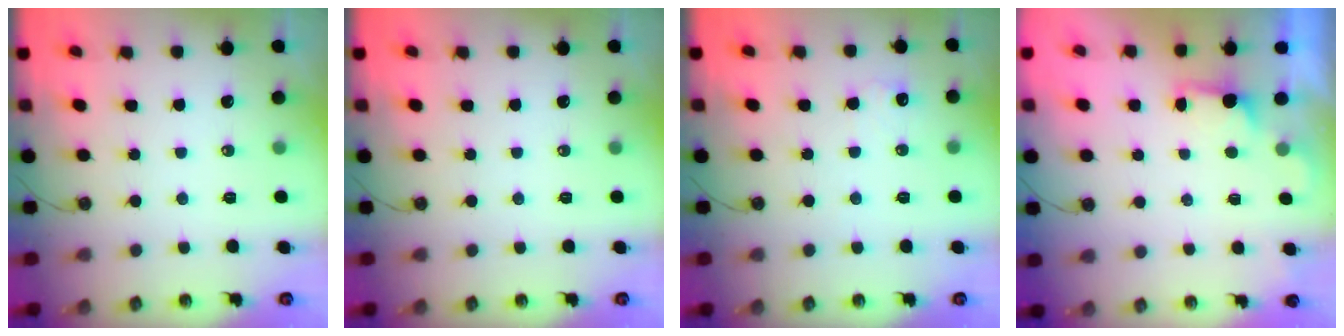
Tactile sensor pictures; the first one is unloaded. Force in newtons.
{"total": 0.0}
{"total": 7.6, "press": 7.5, "slide": 1.1}
{"total": 1.4, "press": 1.2, "slide": 0.8}